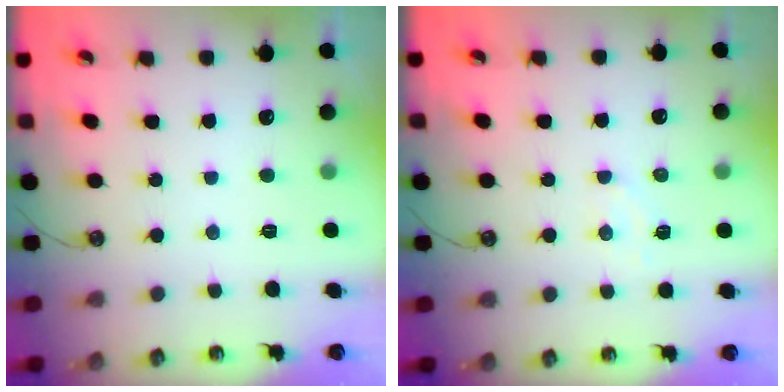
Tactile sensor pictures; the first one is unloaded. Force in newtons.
{"total": 4.6, "press": 4.6, "slide": 0.7}